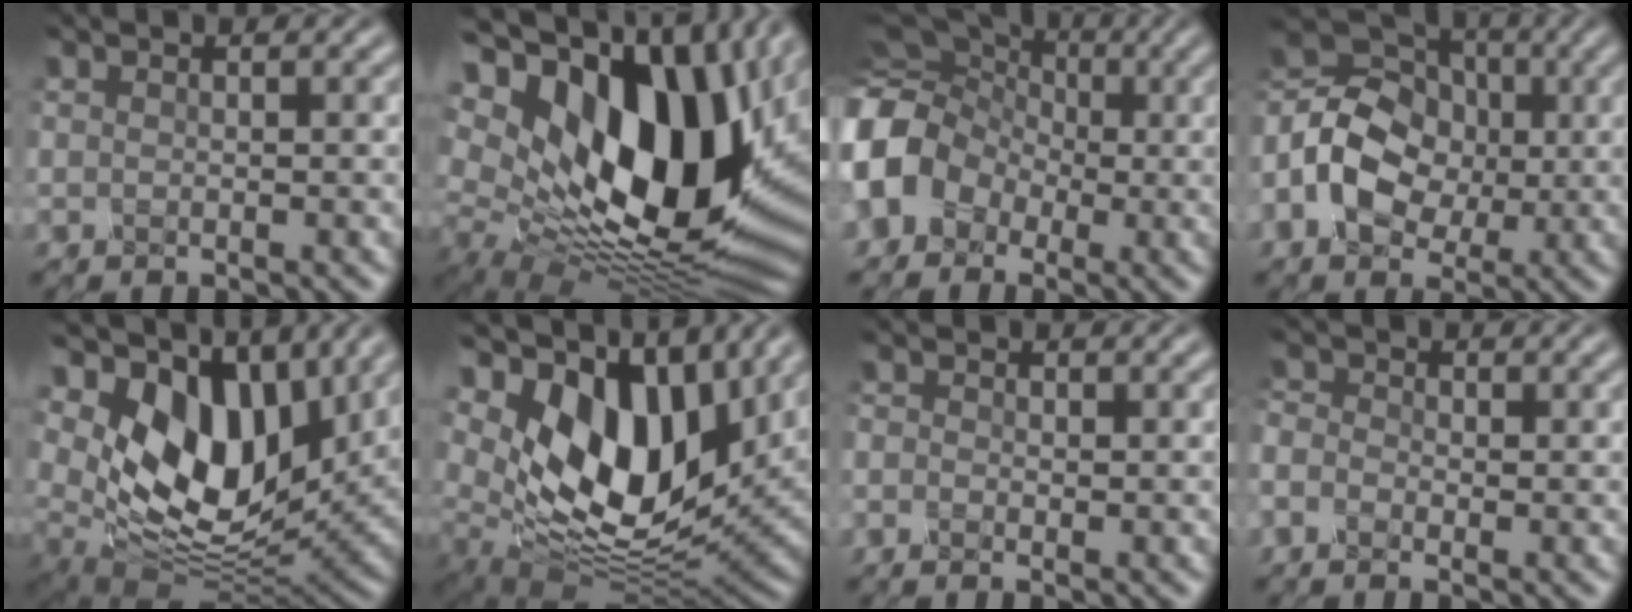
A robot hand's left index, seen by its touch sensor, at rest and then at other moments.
{"total": 20.9, "force": [5.9, 12.6, 15.6], "torque": [-0.291, -0.004, 0.144]}
{"total": 11.6, "force": [-2.2, 9.9, 5.6], "torque": [-0.120, -0.005, -0.080]}
{"total": 10.0, "force": [-1.4, 8.2, 5.6], "torque": [-0.109, 0.018, -0.043]}
{"total": 12.6, "force": [5.3, 7.5, 8.6], "torque": [-0.146, -0.005, 0.097]}
{"total": 14.0, "force": [5.4, 8.1, 10.1], "torque": [-0.168, 0.000, 0.096]}
{"total": 0.9, "force": [-0.5, 0.7, 0.5], "torque": [-0.005, -0.001, -0.011]}
{"total": 2.1, "force": [-1.1, 1.5, 0.9], "torque": [-0.023, 0.000, -0.025]}